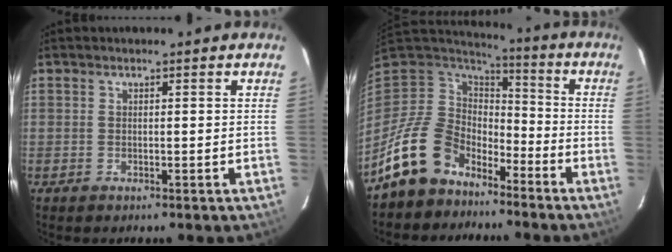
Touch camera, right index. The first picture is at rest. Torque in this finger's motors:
{"motor_torque": [1.13, -1.01, 0.19, -0.21]}